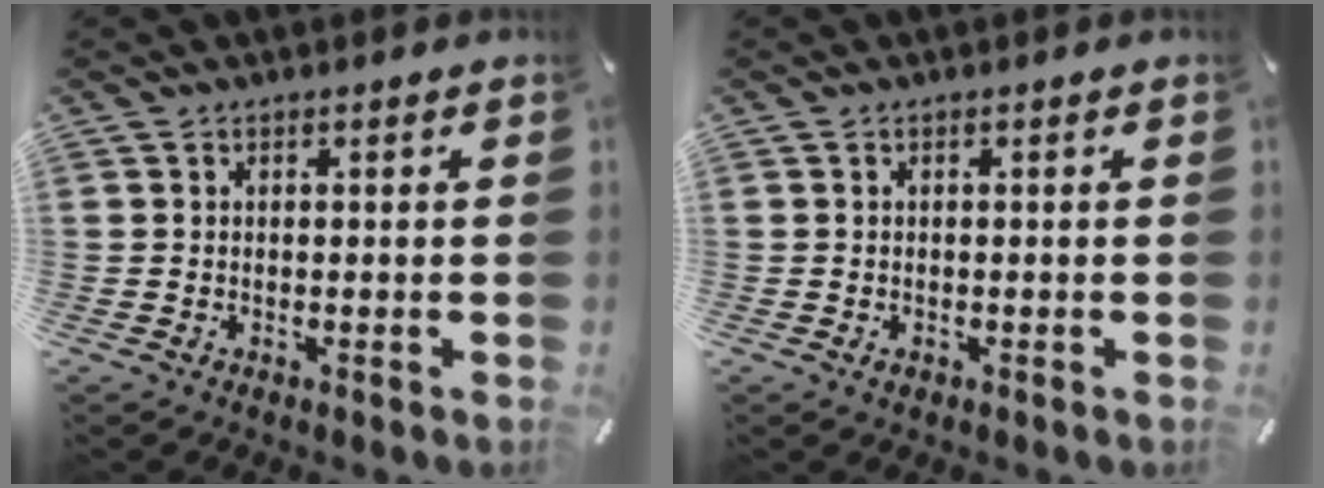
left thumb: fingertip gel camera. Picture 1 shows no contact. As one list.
[{"total": 0.7, "force": [-0.1, 0.4, 0.6], "torque": [-0.011, 0.001, -0.002]}]